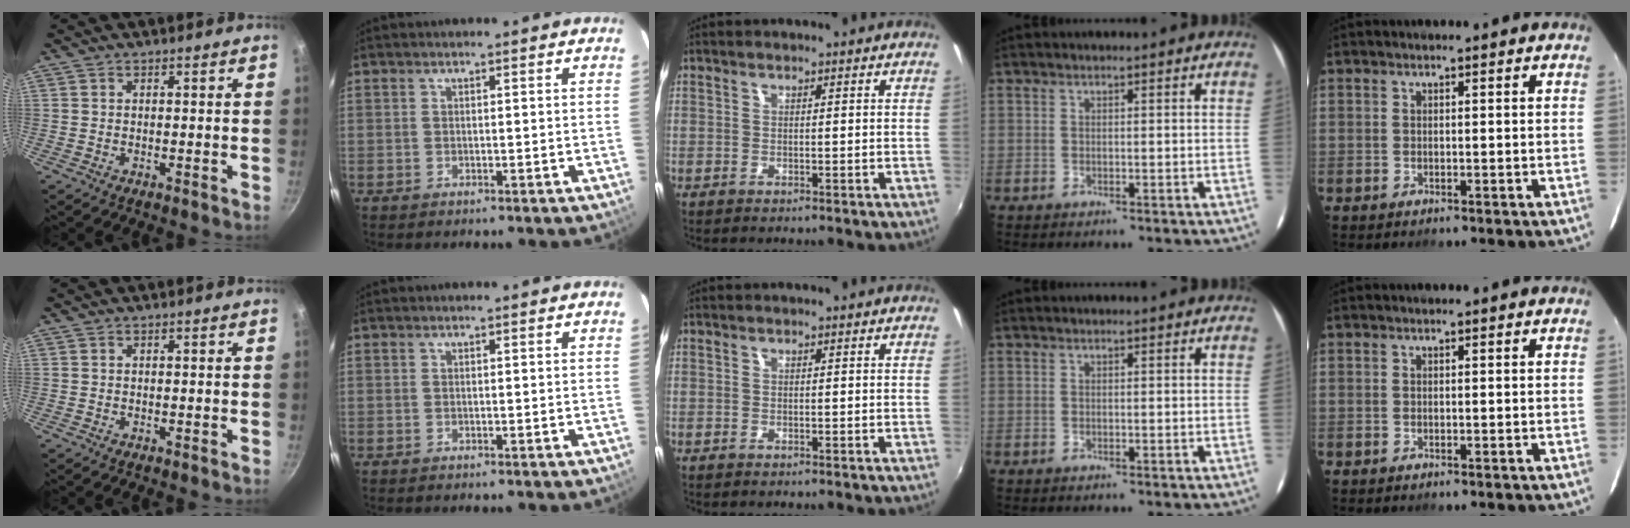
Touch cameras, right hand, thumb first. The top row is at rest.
{}